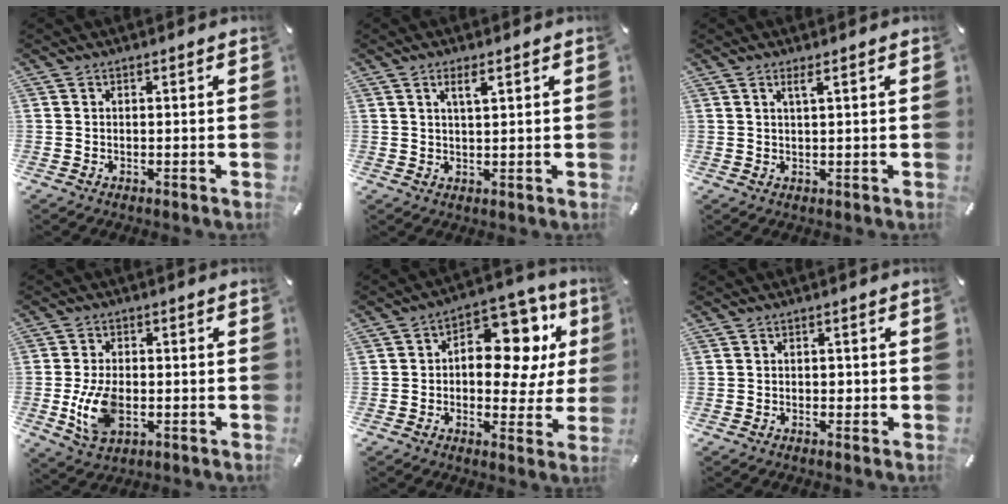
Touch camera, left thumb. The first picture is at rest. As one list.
[{"total": 3.6, "force": [1.9, 0.9, 3.0], "torque": [-0.056, -0.001, 0.030]}, {"total": 2.4, "force": [1.3, 0.1, 1.9], "torque": [-0.041, -0.002, 0.023]}, {"total": 9.2, "force": [-1.7, 5.9, 6.9], "torque": [-0.150, -0.003, -0.031]}, {"total": 15.8, "force": [5.0, 10.0, 11.3], "torque": [-0.136, -0.038, 0.085]}, {"total": 1.0, "force": [-0.1, 0.8, 0.5], "torque": [-0.008, 0.004, -0.003]}]